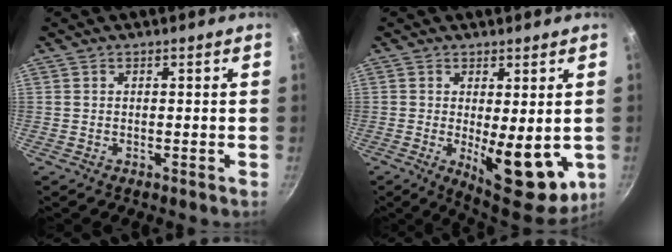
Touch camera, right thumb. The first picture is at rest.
{"total": 13.0, "force": [-1.6, 5.4, 11.8], "torque": [-0.137, -0.016, -0.006]}